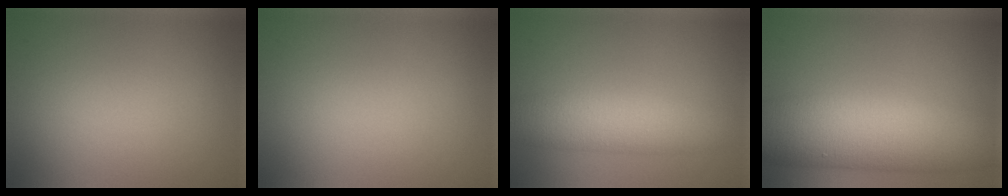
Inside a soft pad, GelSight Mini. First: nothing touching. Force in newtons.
{"total": 0.0}
{"total": 5.8, "press": 5.8, "slide": 0.2}
{"total": 11.6, "press": 11.6, "slide": 0.6}